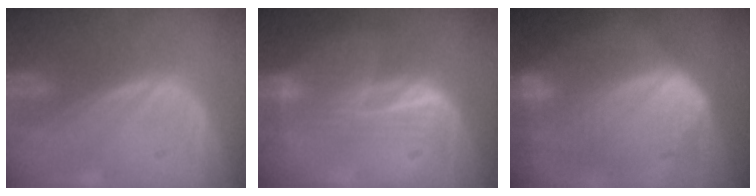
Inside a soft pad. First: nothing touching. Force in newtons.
{"total": 6.0, "press": 5.7, "slide": 1.8}
{"total": 10.3, "press": 8.8, "slide": 5.2}